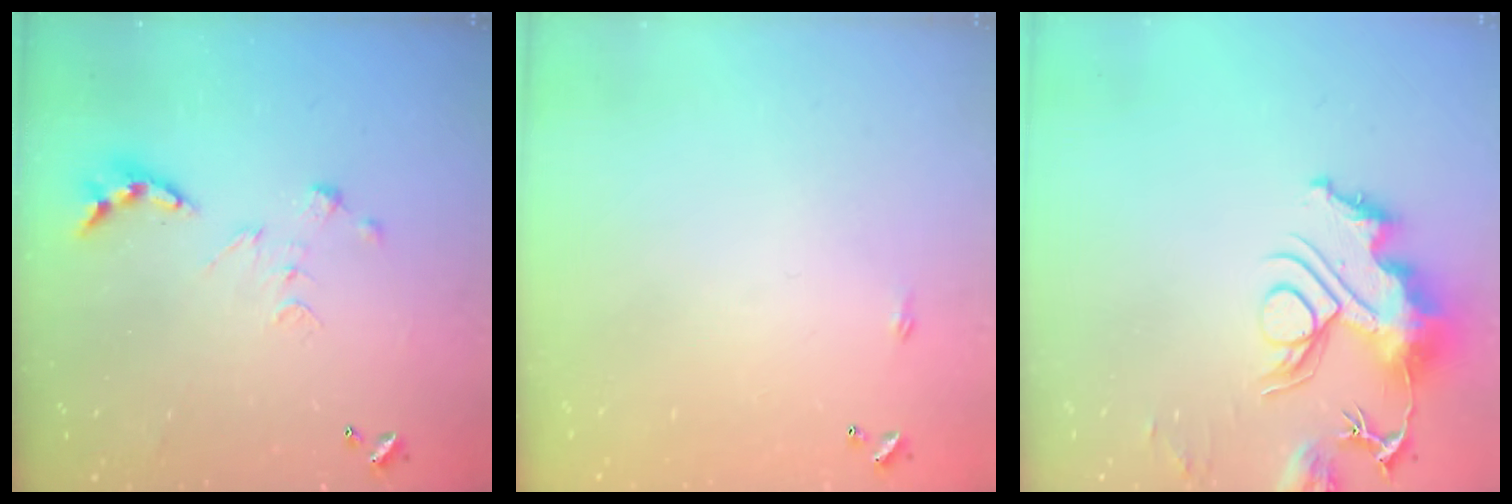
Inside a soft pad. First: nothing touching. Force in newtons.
{"total": 2.2, "press": 2.1, "slide": 0.4}
{"total": 13.9, "press": 13.8, "slide": 1.5}